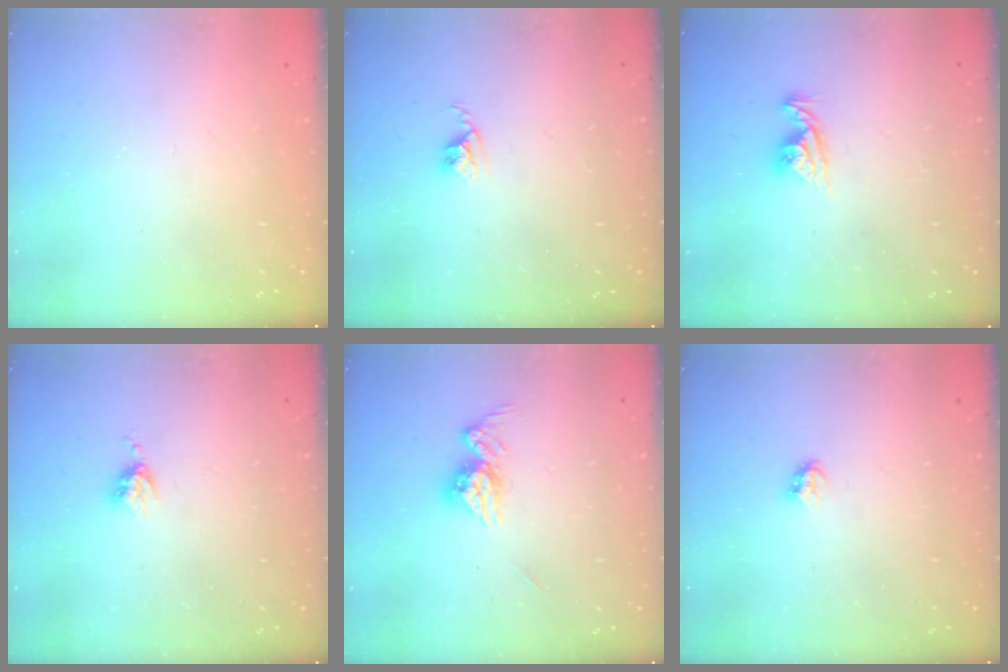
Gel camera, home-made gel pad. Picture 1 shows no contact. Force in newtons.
{"total": 2.8, "press": 2.7, "slide": 0.4}
{"total": 7.6, "press": 7.6, "slide": 0.6}
{"total": 3.3, "press": 3.3, "slide": 0.4}
{"total": 9.4, "press": 9.4, "slide": 0.8}
{"total": 2.8, "press": 2.8, "slide": 0.5}